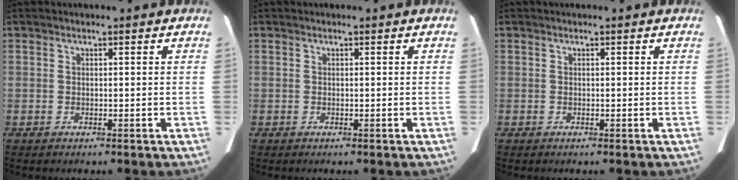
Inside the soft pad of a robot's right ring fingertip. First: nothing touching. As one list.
[{"total": 0.0}, {"total": 0.0}]